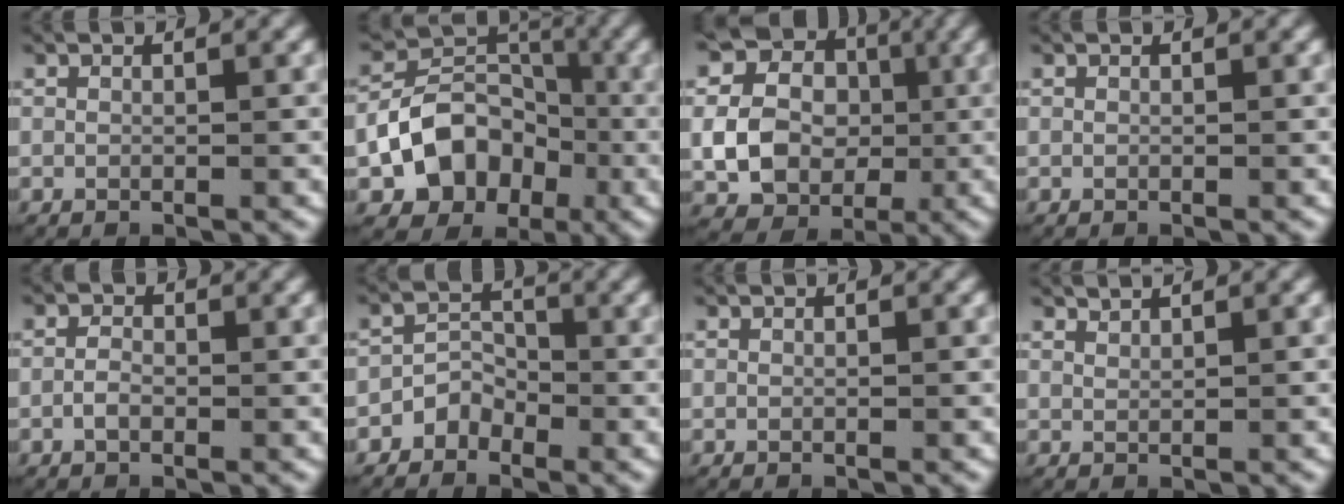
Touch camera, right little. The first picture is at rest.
{"total": 9.7, "force": [-3.7, 7.7, 4.6], "torque": [-0.074, -0.016, -0.059]}
{"total": 12.0, "force": [1.1, 10.6, 5.5], "torque": [-0.132, -0.022, 0.011]}
{"total": 0.0}
{"total": 1.2, "force": [-0.6, 0.8, 0.7], "torque": [-0.018, -0.003, -0.013]}
{"total": 2.9, "force": [-1.7, 2.2, 0.8], "torque": [-0.021, -0.004, -0.036]}
{"total": 0.0}
{"total": 1.3, "force": [1.3, 0.1, 0.2], "torque": [-0.006, 0.000, 0.027]}